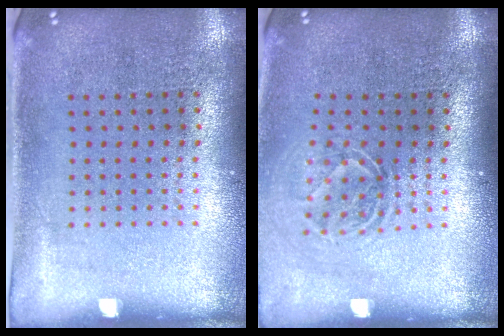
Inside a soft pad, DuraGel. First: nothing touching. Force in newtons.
{"total": 1.5, "press": 1.1, "slide": 1.0}